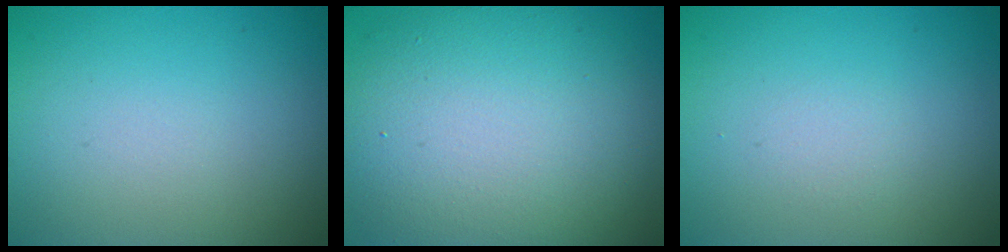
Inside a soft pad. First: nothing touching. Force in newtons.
{"total": 11.3, "press": 11.3, "slide": 0.7}
{"total": 0.8, "press": 0.8, "slide": 0.1}